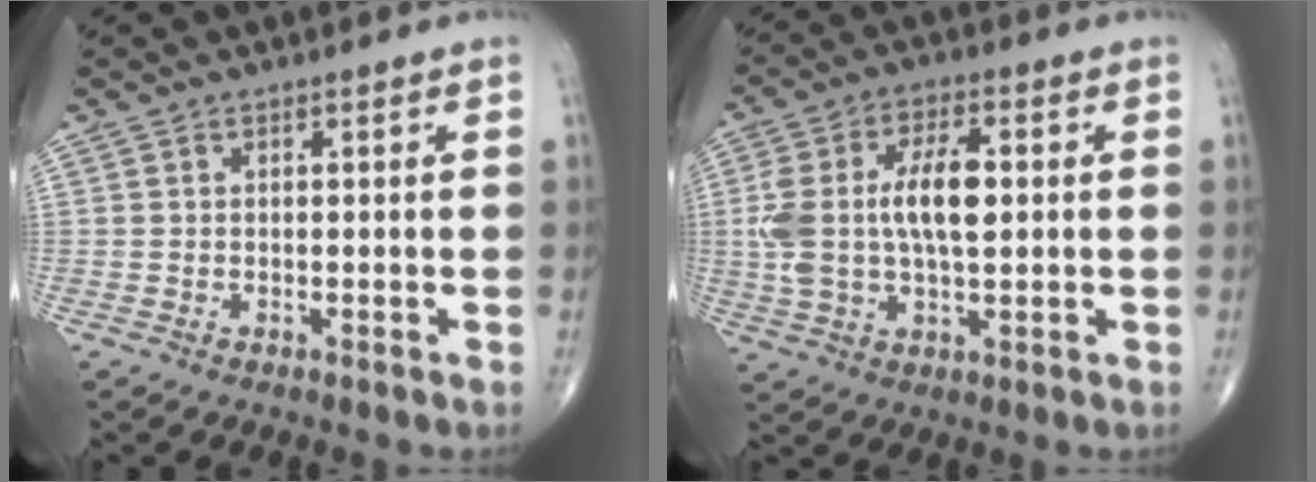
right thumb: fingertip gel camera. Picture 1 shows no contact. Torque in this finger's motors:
{"motor_torque": [1.37, 1.44, 1.60, 0.29, 0.16]}